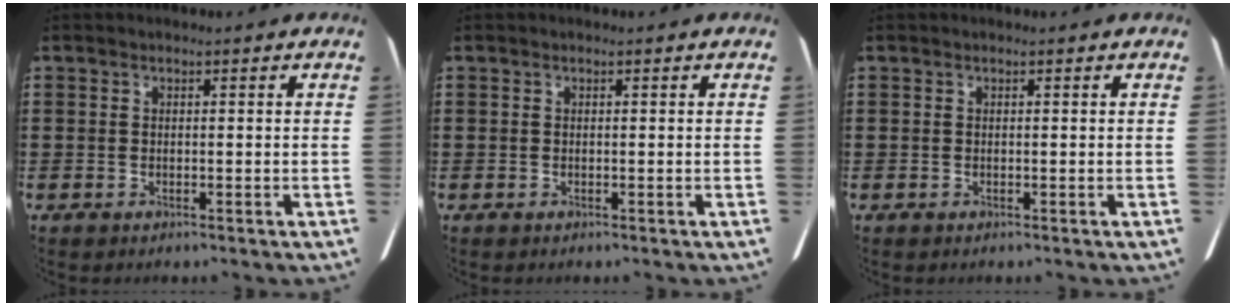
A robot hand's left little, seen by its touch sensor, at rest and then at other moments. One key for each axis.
{"total": 0.0}
{"total": 0.0}